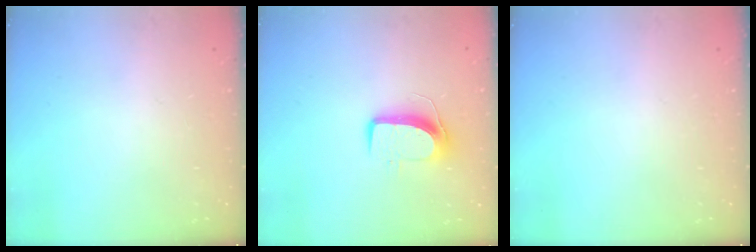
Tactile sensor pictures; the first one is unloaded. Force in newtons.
{"total": 9.9, "press": 9.8, "slide": 1.1}
{"total": 0.0}